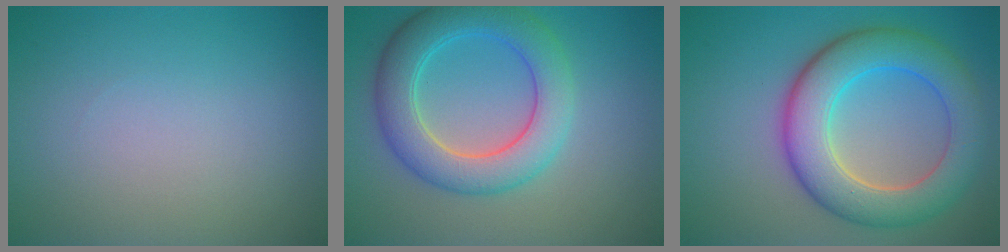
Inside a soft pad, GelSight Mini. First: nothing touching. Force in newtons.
{"total": 6.4, "press": 6.4, "slide": 0.5}
{"total": 8.0, "press": 8.0, "slide": 0.3}